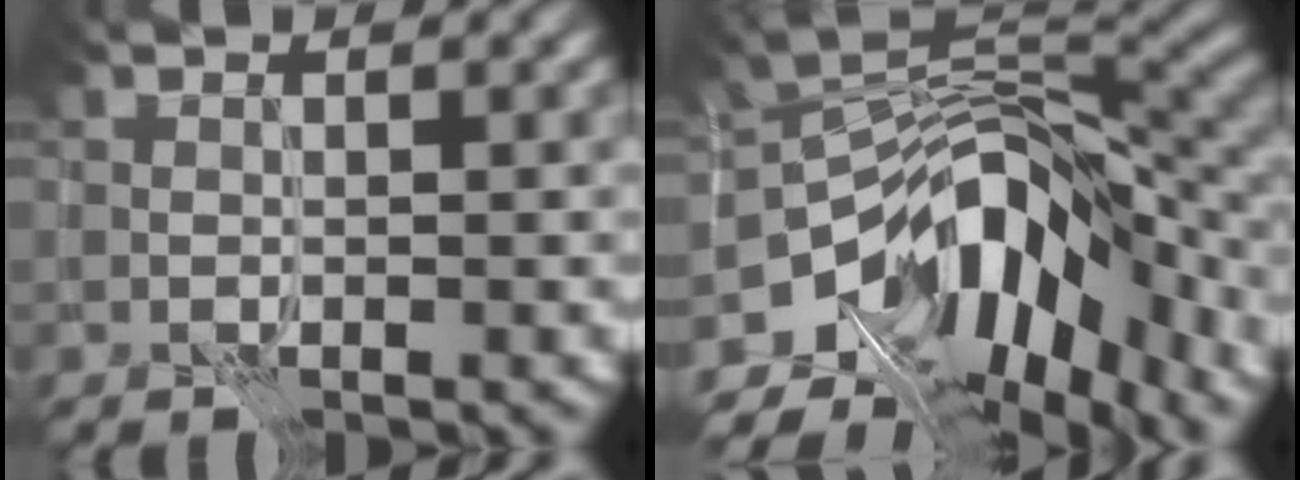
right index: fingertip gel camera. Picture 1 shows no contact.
{"total": 12.0, "force": [-6.9, 6.4, 7.4], "torque": [-0.112, 0.013, -0.118]}